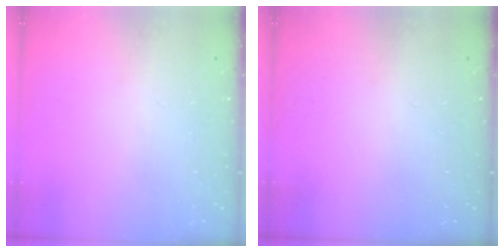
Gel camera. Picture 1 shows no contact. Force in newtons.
{"total": 0.0}